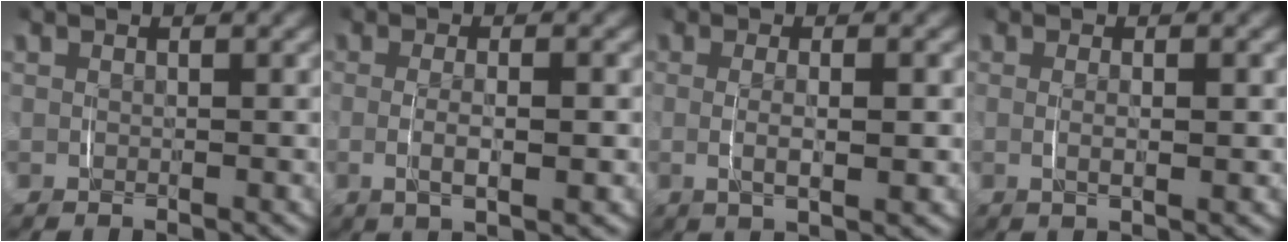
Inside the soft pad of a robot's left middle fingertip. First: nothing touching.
{"total": 3.0, "force": [-0.5, 0.8, 2.8], "torque": [-0.054, -0.006, -0.003]}
{"total": 2.9, "force": [-0.1, 0.6, 2.8], "torque": [-0.052, -0.007, 0.005]}
{"total": 1.6, "force": [0.1, 0.2, 1.6], "torque": [-0.029, -0.005, 0.004]}